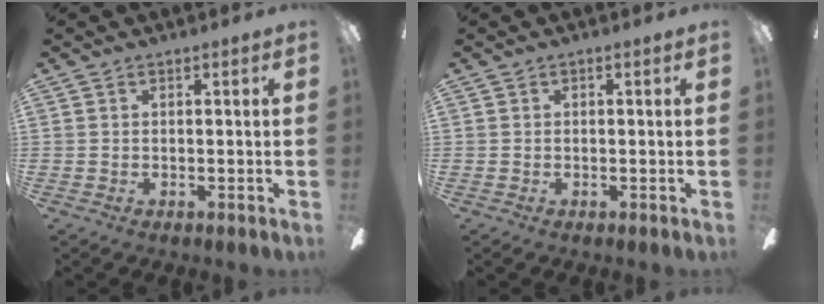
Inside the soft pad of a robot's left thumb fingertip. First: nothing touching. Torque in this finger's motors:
{"motor_torque": [-0.06, 0.06, -0.05, 0.19, 0.00]}